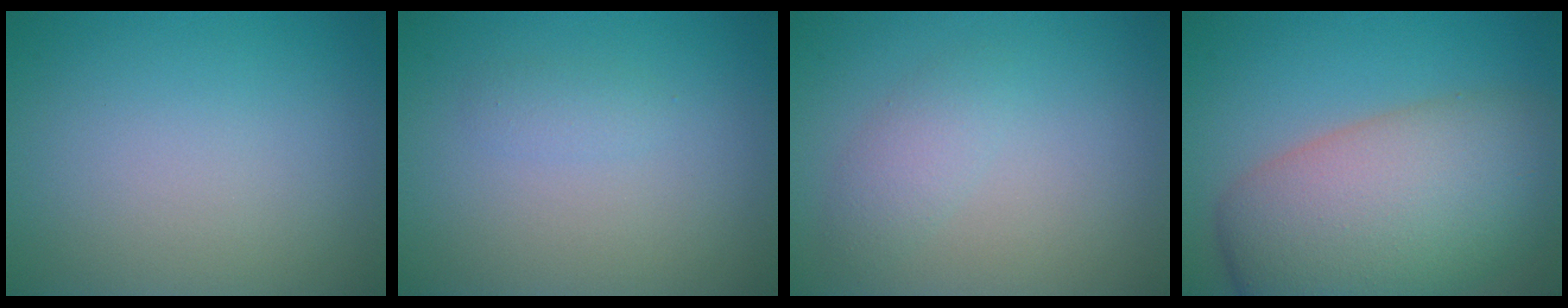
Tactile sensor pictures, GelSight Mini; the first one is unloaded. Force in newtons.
{"total": 1.0, "press": 1.0, "slide": 0.1}
{"total": 1.8, "press": 1.8, "slide": 0.1}
{"total": 11.8, "press": 11.8, "slide": 0.5}